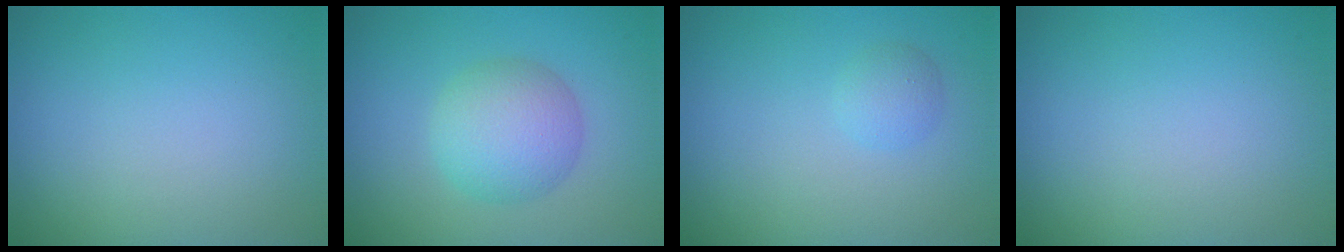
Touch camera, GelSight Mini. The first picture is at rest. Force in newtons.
{"total": 4.5, "press": 4.5, "slide": 0.1}
{"total": 1.4, "press": 1.4, "slide": 0.1}
{"total": 0.0}